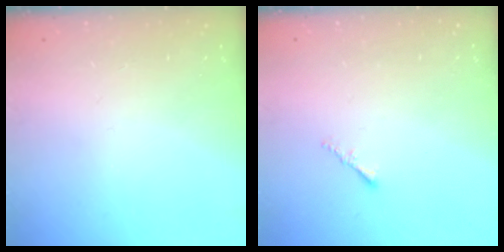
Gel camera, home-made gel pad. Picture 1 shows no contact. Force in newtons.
{"total": 1.2, "press": 1.1, "slide": 0.4}